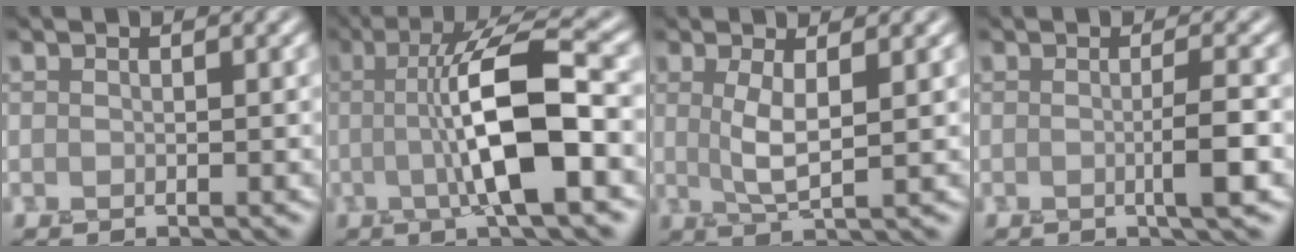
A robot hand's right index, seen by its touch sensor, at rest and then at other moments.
{"total": 8.6, "force": [-0.3, 1.9, 8.4], "torque": [-0.129, -0.001, -0.007]}
{"total": 3.0, "force": [0.7, 0.6, 2.8], "torque": [-0.060, -0.007, 0.014]}
{"total": 2.3, "force": [-0.5, 0.1, 2.2], "torque": [-0.039, -0.006, -0.009]}